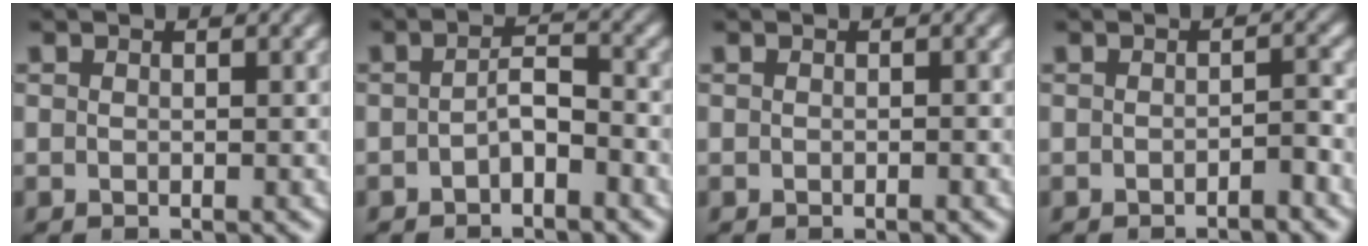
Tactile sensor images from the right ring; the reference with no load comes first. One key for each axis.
{"total": 2.0, "fx": -1.1, "fy": 0.9, "fz": 1.4, "tx": -0.018, "ty": -0.003, "tz": -0.020}
{"total": 0.0}
{"total": 1.2, "fx": -1.0, "fy": 0.3, "fz": 0.5, "tx": -0.008, "ty": 0.001, "tz": -0.019}